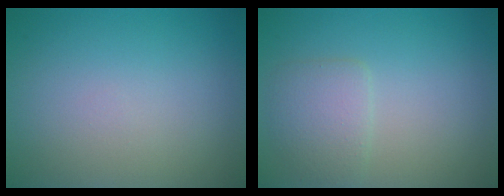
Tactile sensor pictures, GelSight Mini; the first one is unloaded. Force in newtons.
{"total": 2.4, "press": 2.4, "slide": 0.2}